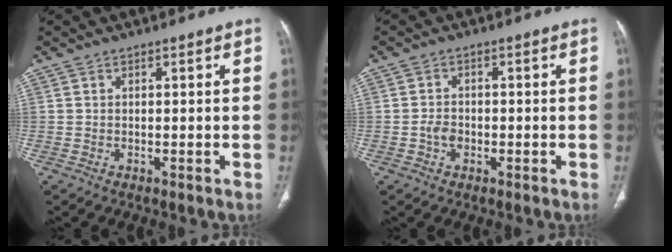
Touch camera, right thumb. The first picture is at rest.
{"total": 2.6, "force": [-0.8, 1.9, 1.6], "torque": [-0.022, 0.009, -0.016]}